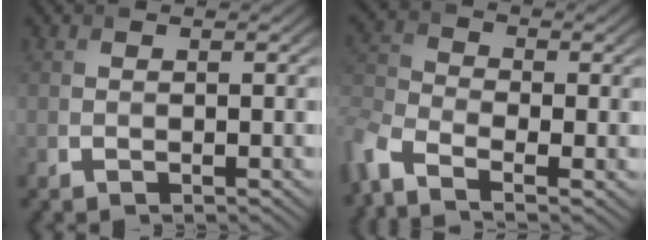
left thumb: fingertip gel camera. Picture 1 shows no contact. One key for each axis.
{"total": 6.3, "fx": -3.7, "fy": 3.2, "fz": 4.0, "tx": -0.107, "ty": -0.015, "tz": -0.089}